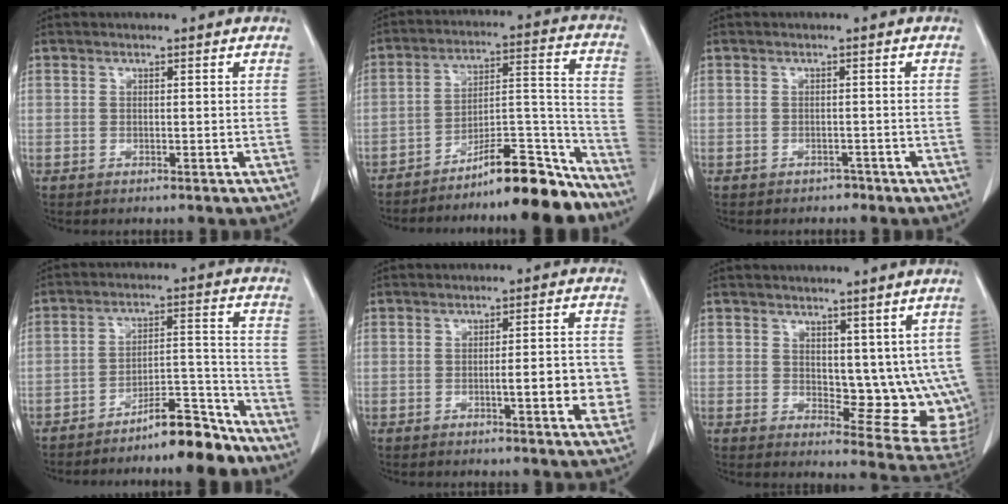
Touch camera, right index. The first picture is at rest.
{"total": 15.0, "force": [-13.3, 1.7, 6.8], "torque": [-0.075, 0.052, -0.214]}
{"total": 1.1, "force": [-0.9, 0.7, 0.1], "torque": [-0.004, 0.002, -0.015]}
{"total": 9.5, "force": [-8.1, 1.6, 4.7], "torque": [-0.061, 0.029, -0.133]}
{"total": 7.3, "force": [-1.5, 1.3, 7.0], "torque": [-0.088, 0.005, -0.018]}
{"total": 11.0, "force": [2.7, 5.6, 9.1], "torque": [-0.094, -0.015, 0.049]}